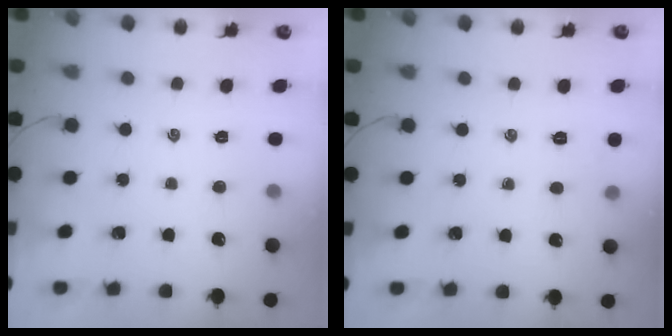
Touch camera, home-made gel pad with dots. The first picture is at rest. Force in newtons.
{"total": 3.6, "press": 3.4, "slide": 1.0}